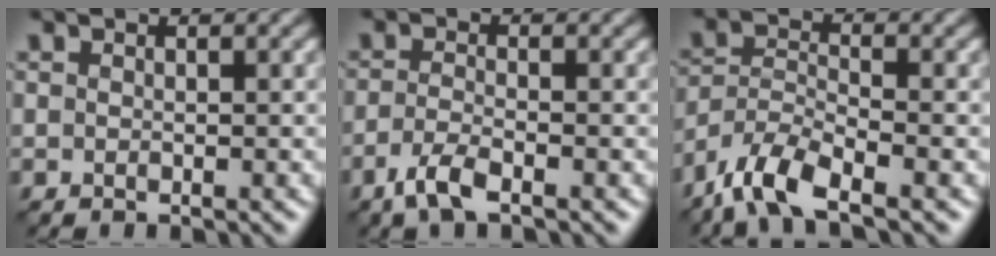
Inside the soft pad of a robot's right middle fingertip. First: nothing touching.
{"total": 2.4, "force": [-1.5, 0.7, 1.7], "torque": [-0.041, 0.000, -0.040]}
{"total": 5.7, "force": [-4.3, 1.8, 3.3], "torque": [-0.066, -0.002, -0.091]}